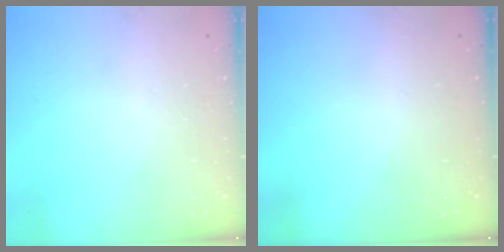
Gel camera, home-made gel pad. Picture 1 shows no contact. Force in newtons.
{"total": 0.0}